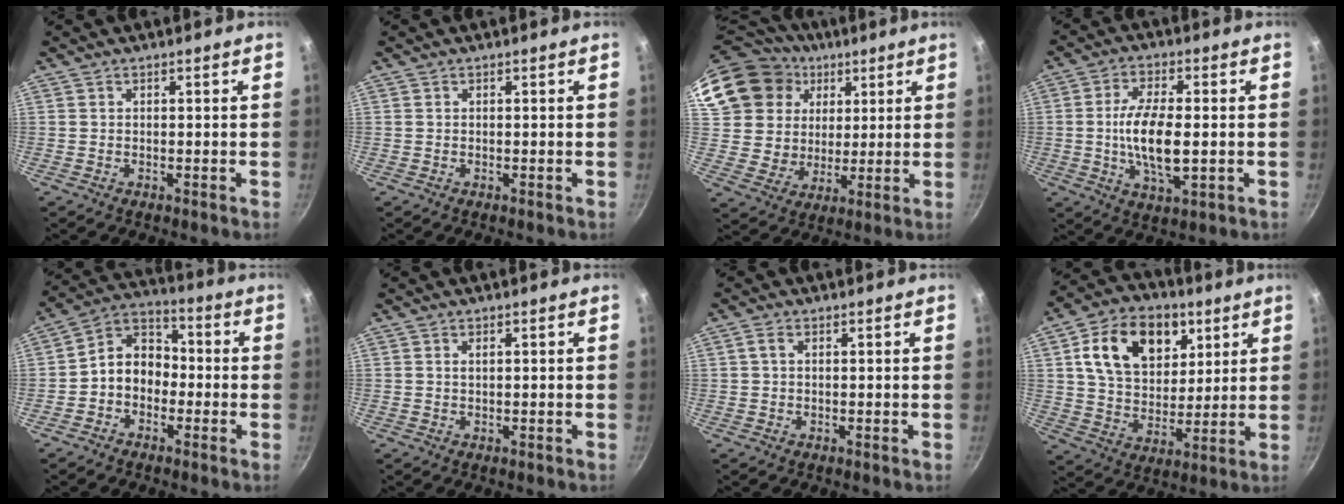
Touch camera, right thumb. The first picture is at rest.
{"total": 0.0}
{"total": 20.0, "force": [8.9, 16.3, 7.3], "torque": [-0.144, 0.006, 0.175]}
{"total": 11.4, "force": [-0.8, 4.6, 10.4], "torque": [-0.197, 0.002, -0.016]}
{"total": 8.7, "force": [-2.1, 6.8, 5.0], "torque": [-0.046, 0.043, -0.058]}
{"total": 1.0, "force": [0.3, 0.5, 0.8], "torque": [-0.012, 0.002, 0.005]}
{"total": 1.4, "force": [0.4, 0.9, 1.1], "torque": [-0.022, 0.005, 0.006]}
{"total": 18.3, "force": [7.0, 12.6, 11.3], "torque": [-0.157, -0.014, 0.112]}